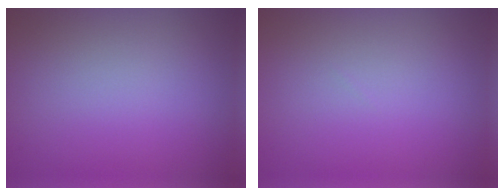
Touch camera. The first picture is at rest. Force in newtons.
{"total": 0.0}